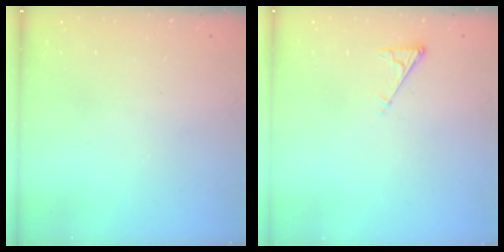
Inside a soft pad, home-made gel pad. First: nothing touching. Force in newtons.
{"total": 3.0, "press": 3.0, "slide": 0.4}